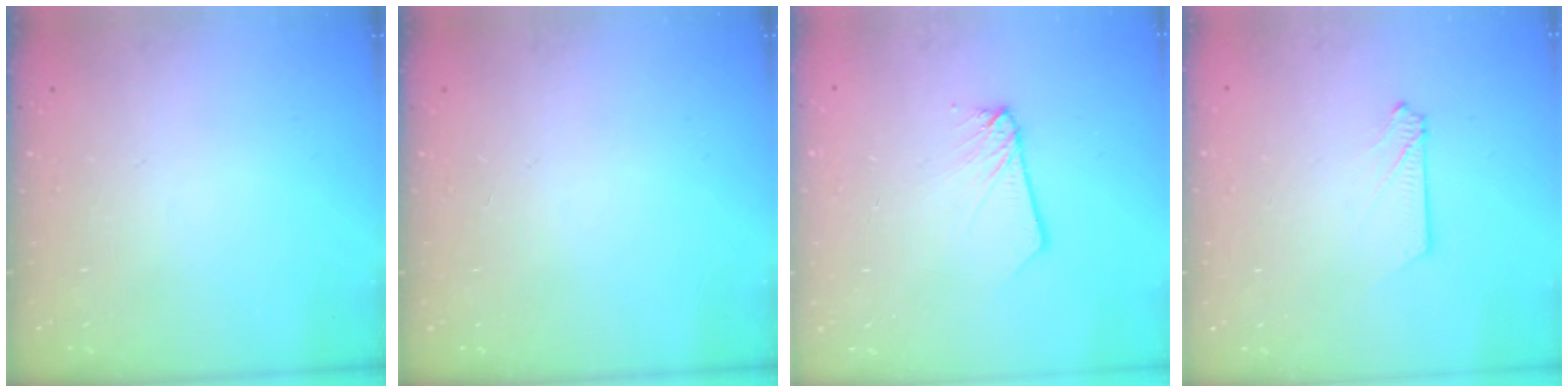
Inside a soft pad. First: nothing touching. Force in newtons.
{"total": 0.0}
{"total": 2.5, "press": 2.5, "slide": 0.1}
{"total": 2.6, "press": 2.6, "slide": 0.3}